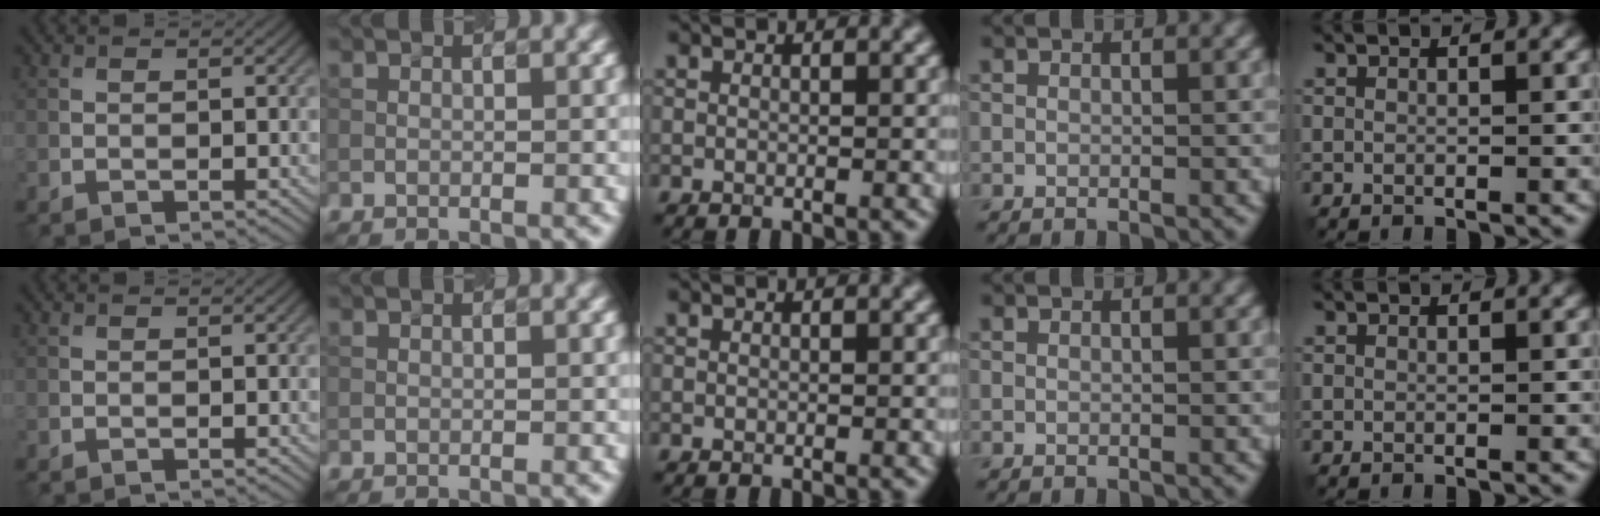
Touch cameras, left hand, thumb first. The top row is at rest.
{}